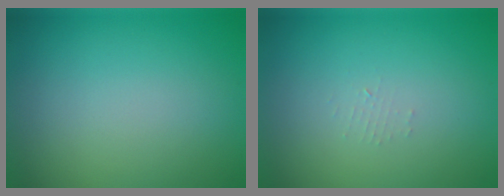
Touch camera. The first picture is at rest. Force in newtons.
{"total": 0.7, "press": 0.7, "slide": 0.1}